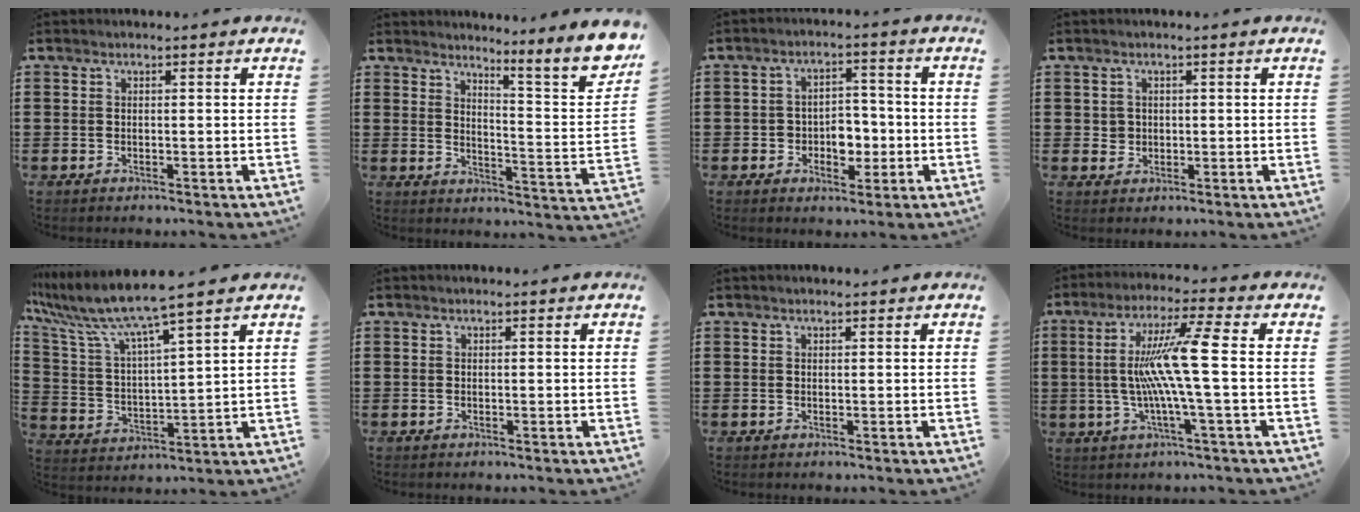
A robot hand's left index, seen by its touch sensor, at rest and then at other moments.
{"total": 8.2, "force": [6.5, -0.1, 5.0], "torque": [-0.077, -0.061, 0.102]}
{"total": 4.5, "force": [-1.2, 3.6, 2.5], "torque": [-0.048, 0.006, -0.029]}
{"total": 1.9, "force": [0.4, 1.8, 0.3], "torque": [-0.015, 0.008, 0.005]}
{"total": 8.2, "force": [6.8, -0.2, 4.6], "torque": [-0.120, -0.044, 0.109]}
{"total": 0.0}
{"total": 0.0}
{"total": 10.9, "force": [0.1, -0.6, 10.9], "torque": [-0.228, -0.013, -0.017]}